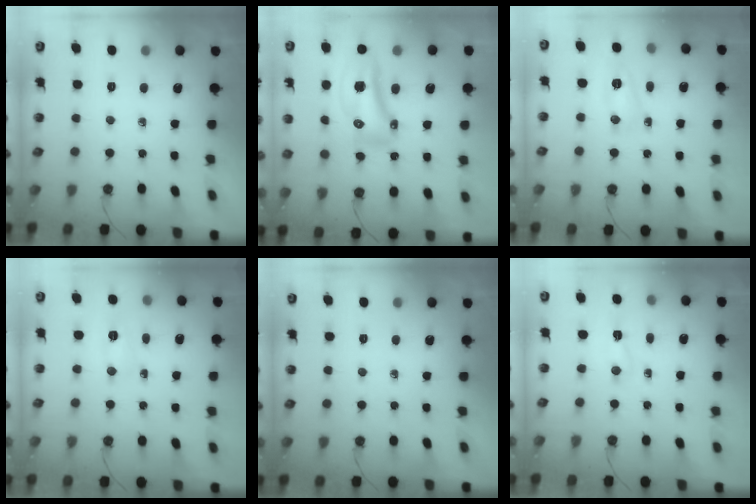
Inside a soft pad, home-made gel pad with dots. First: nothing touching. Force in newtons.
{"total": 14.0, "press": 13.9, "slide": 2.3}
{"total": 5.1, "press": 5.0, "slide": 0.8}
{"total": 2.5, "press": 2.1, "slide": 1.4}
{"total": 0.0}
{"total": 2.4, "press": 2.3, "slide": 0.7}